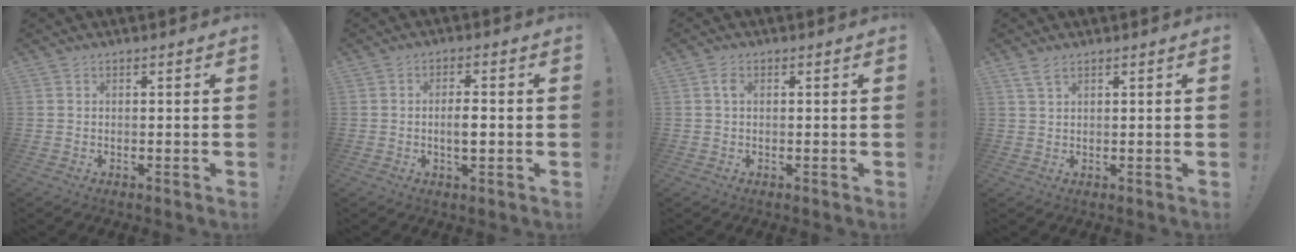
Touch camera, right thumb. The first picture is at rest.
{"total": 4.2, "force": [-0.7, 1.4, 3.9], "torque": [-0.060, -0.003, -0.018]}
{"total": 1.9, "force": [0.4, 1.1, 1.5], "torque": [-0.037, 0.008, 0.007]}
{"total": 3.0, "force": [2.0, 1.2, 1.9], "torque": [-0.035, -0.003, 0.037]}